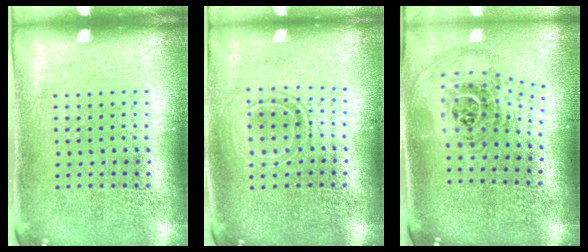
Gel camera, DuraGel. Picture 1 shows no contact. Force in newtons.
{"total": 1.6, "press": 1.2, "slide": 1.0}
{"total": 1.6, "press": 1.4, "slide": 0.8}